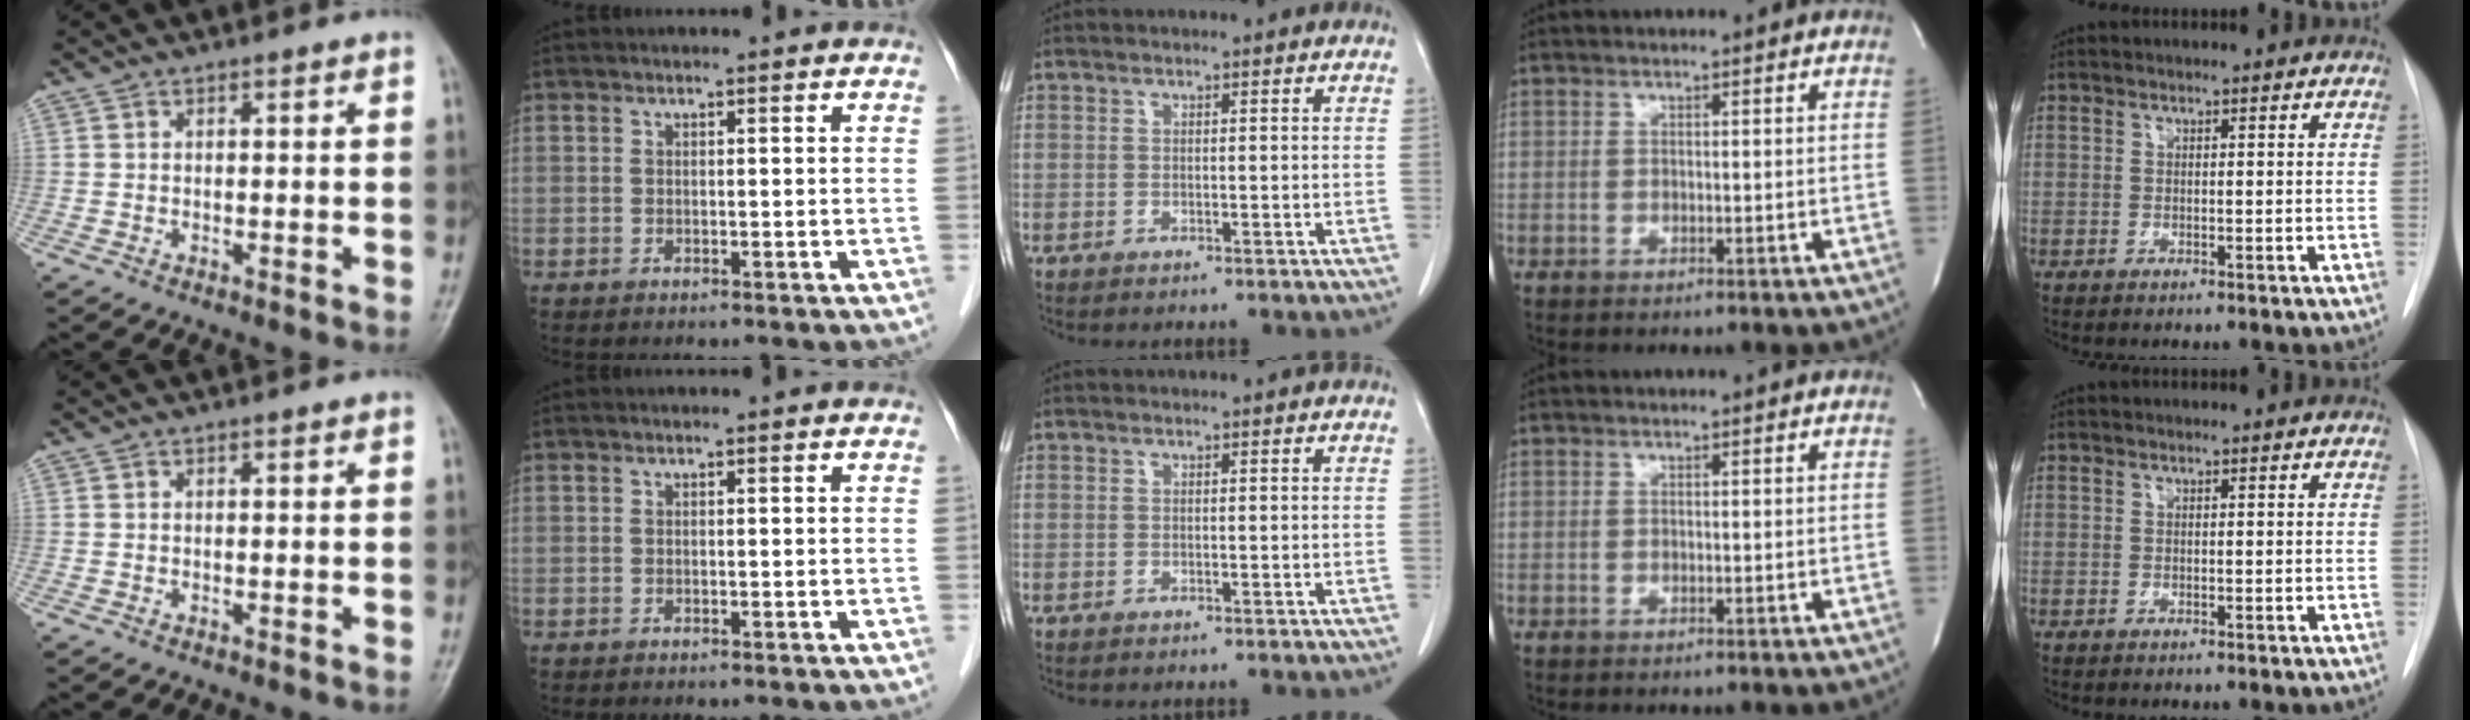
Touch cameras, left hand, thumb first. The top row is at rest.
{}